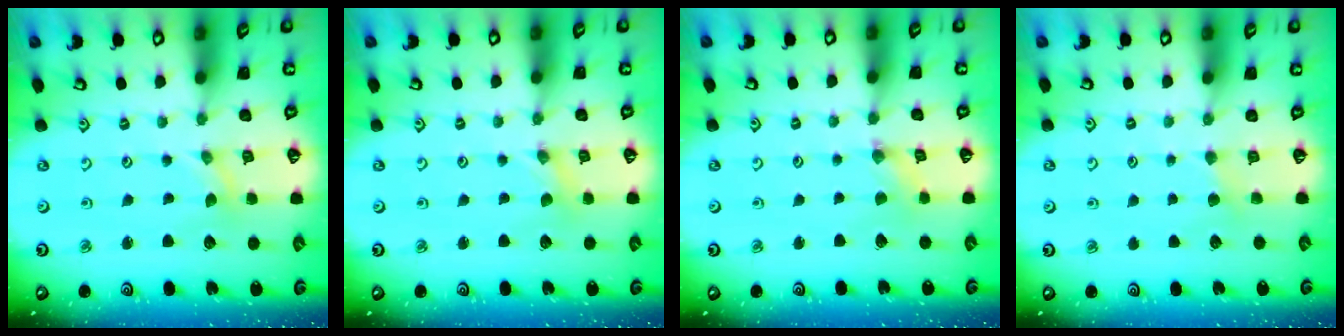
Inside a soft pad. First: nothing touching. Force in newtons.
{"total": 0.0}
{"total": 0.0}
{"total": 2.5, "press": 2.5, "slide": 0.4}